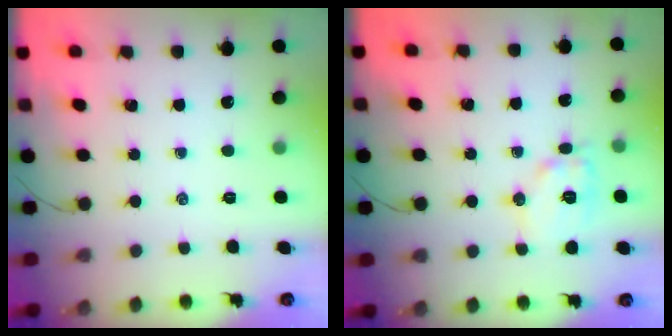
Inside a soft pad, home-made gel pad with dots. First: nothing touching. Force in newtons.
{"total": 10.5, "press": 10.5, "slide": 0.3}